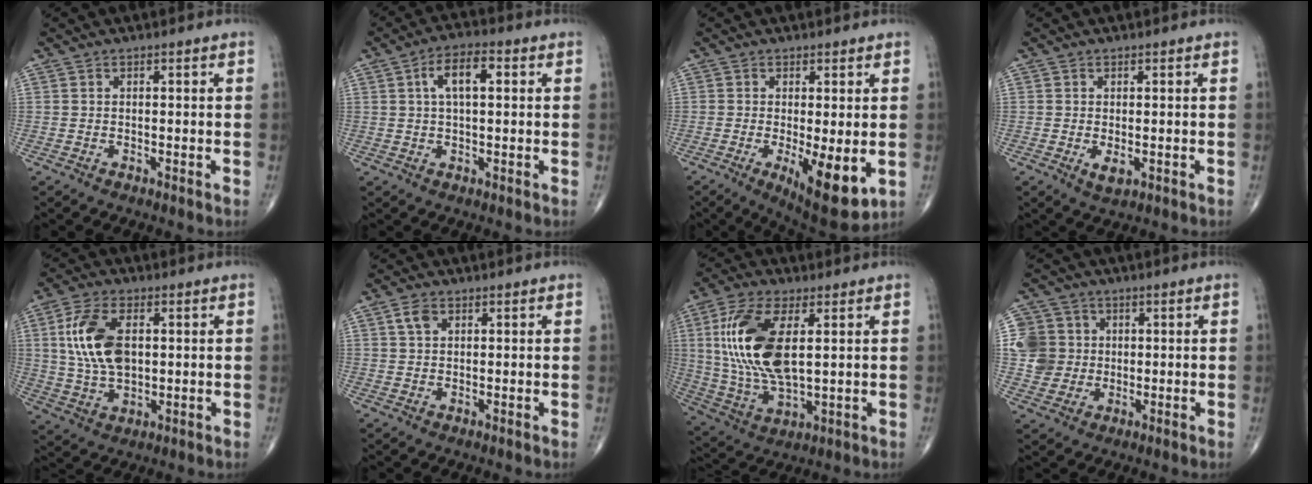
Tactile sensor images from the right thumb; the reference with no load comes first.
{"total": 6.9, "force": [1.6, 3.0, 6.0], "torque": [-0.105, 0.012, 0.025]}
{"total": 10.3, "force": [-2.1, 3.1, 9.5], "torque": [-0.139, -0.027, -0.024]}
{"total": 2.3, "force": [-0.5, 1.1, 2.0], "torque": [-0.030, -0.005, -0.003]}
{"total": 12.3, "force": [2.2, 6.9, 10.0], "torque": [-0.197, -0.001, 0.044]}
{"total": 2.7, "force": [1.2, 1.7, 1.7], "torque": [-0.028, 0.002, 0.022]}
{"total": 17.5, "force": [3.5, 7.8, 15.2], "torque": [-0.319, -0.012, 0.073]}
{"total": 8.4, "force": [0.9, 8.1, 1.9], "torque": [-0.014, 0.007, 0.018]}